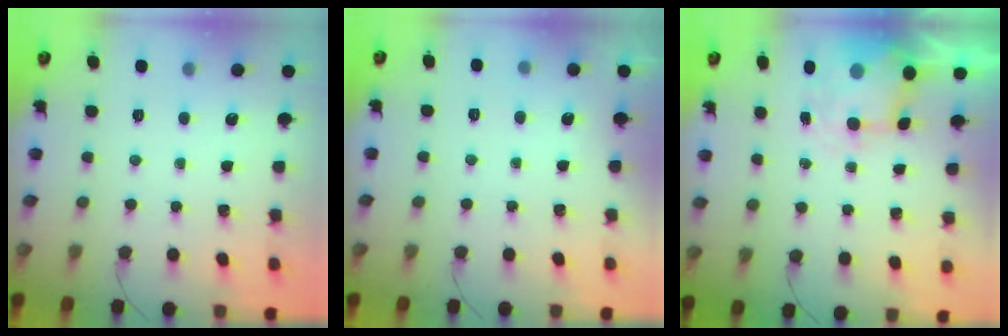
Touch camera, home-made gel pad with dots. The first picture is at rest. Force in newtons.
{"total": 1.8, "press": 1.3, "slide": 1.1}
{"total": 5.4, "press": 5.2, "slide": 1.4}